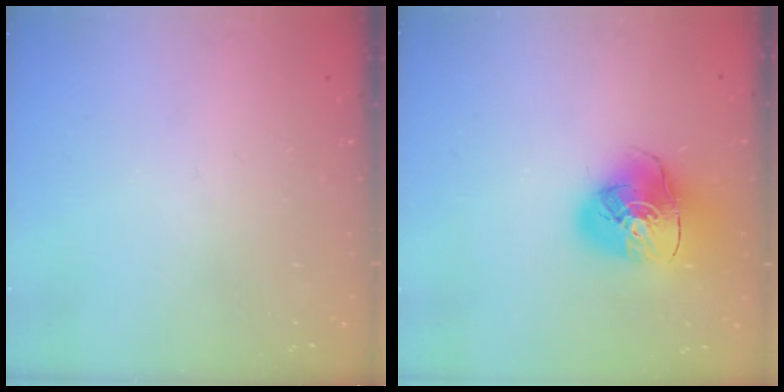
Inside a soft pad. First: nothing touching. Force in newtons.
{"total": 14.9, "press": 14.7, "slide": 2.0}